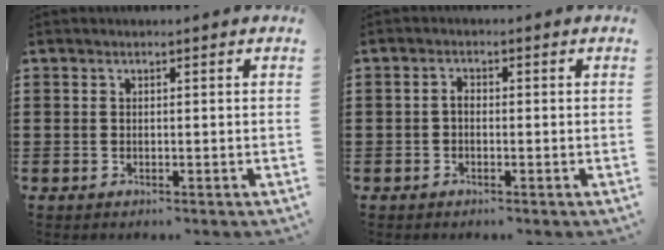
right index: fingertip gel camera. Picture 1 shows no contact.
{"total": 1.3, "force": [-0.5, 0.7, 1.0], "torque": [-0.021, 0.002, -0.010]}